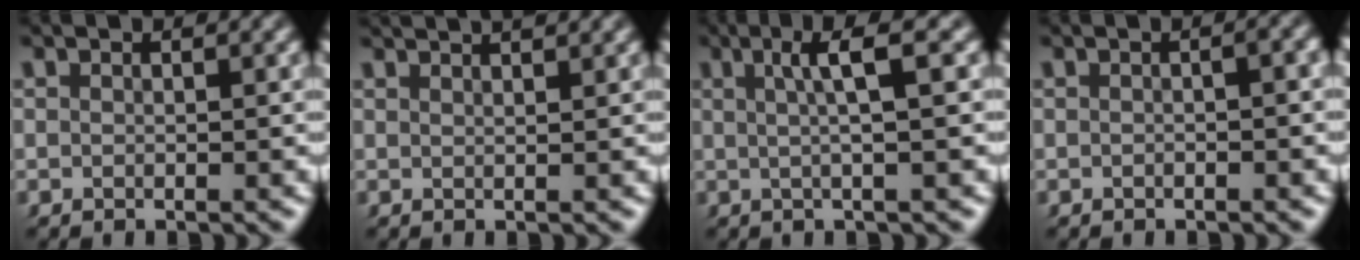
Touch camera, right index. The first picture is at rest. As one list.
[{"total": 2.2, "force": [2.0, -0.3, 1.0], "torque": [-0.005, 0.005, 0.031]}, {"total": 3.8, "force": [1.4, -0.3, 3.5], "torque": [-0.055, 0.015, 0.018]}, {"total": 1.2, "force": [-0.2, 0.2, 1.1], "torque": [-0.014, 0.010, -0.009]}]